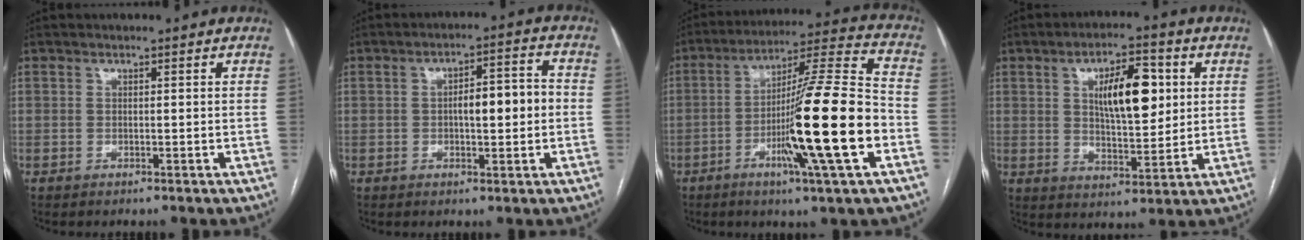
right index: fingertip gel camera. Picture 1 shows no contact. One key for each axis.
{"total": 6.9, "fx": -0.3, "fy": 1.8, "fz": 6.6, "tx": -0.103, "ty": 0.020, "tz": -0.003}
{"total": 19.3, "fx": -5.6, "fy": -0.7, "fz": 18.5, "tx": -0.307, "ty": -0.008, "tz": -0.099}
{"total": 11.0, "fx": 2.9, "fy": 3.9, "fz": 9.9, "tx": -0.161, "ty": 0.008, "tz": 0.052}